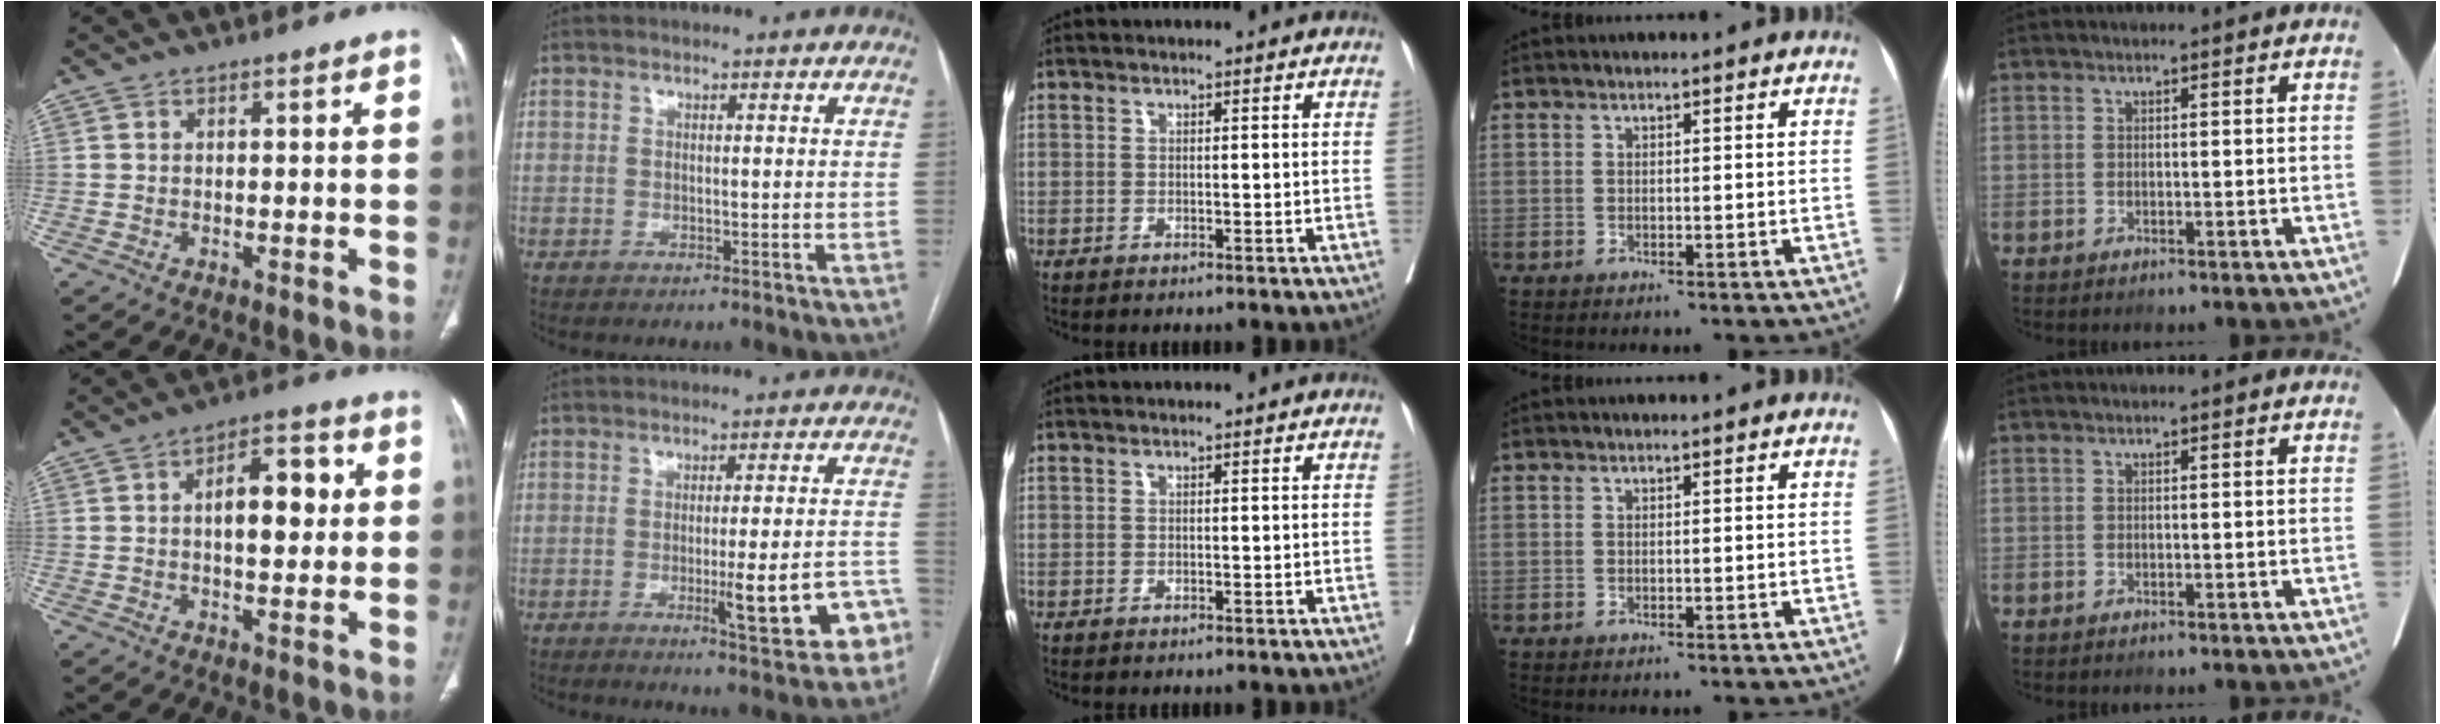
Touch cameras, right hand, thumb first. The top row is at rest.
{"thumb": {"total": 10.1, "force": [1.7, 4.9, 8.7], "torque": [-0.106, 0.013, 0.021]}, "index": {"total": 10.2, "force": [-3.9, 1.4, 9.3], "torque": [-0.116, 0.008, -0.043]}}